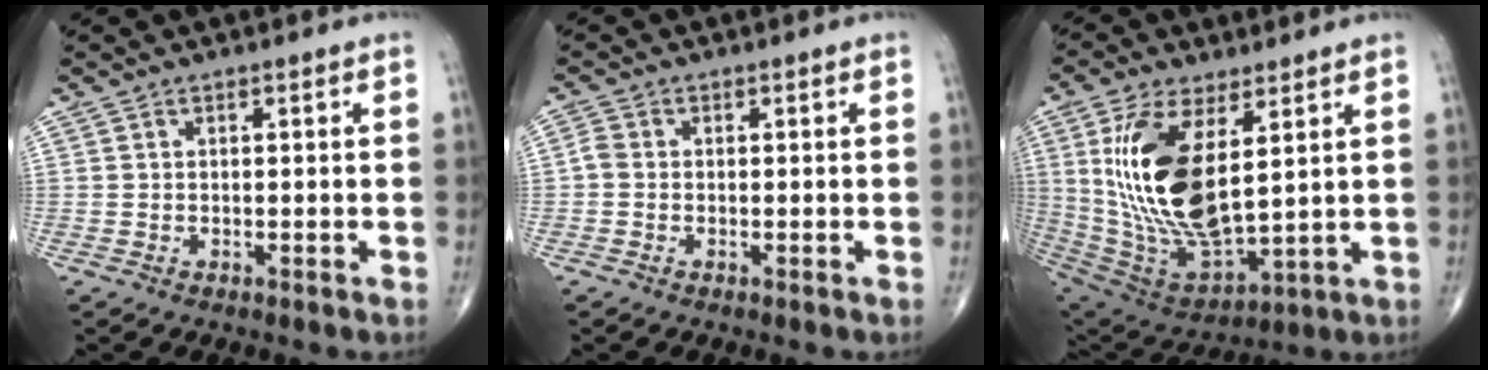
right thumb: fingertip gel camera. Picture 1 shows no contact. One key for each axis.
{"total": 1.7, "fx": -0.3, "fy": 1.3, "fz": 1.0, "tx": -0.018, "ty": 0.002, "tz": -0.014}
{"total": 20.7, "fx": 4.9, "fy": 9.2, "fz": 17.8, "tx": -0.357, "ty": -0.030, "tz": 0.108}